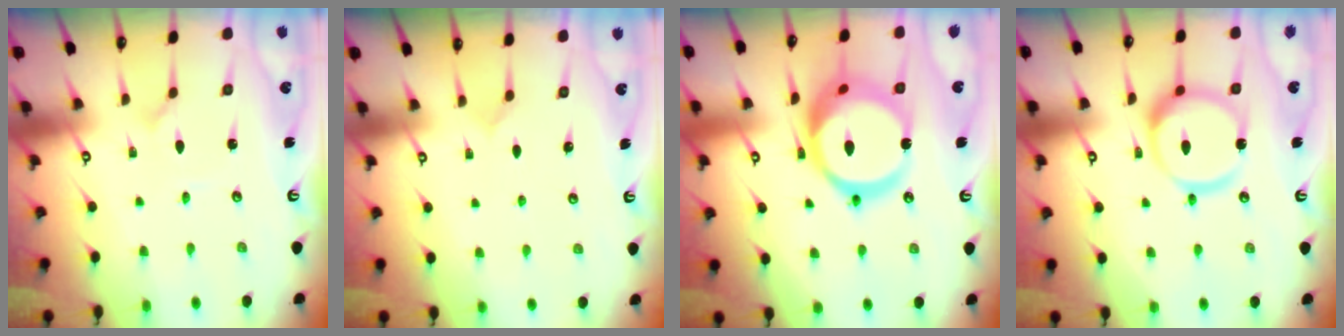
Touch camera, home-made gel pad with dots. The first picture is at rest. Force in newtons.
{"total": 4.7, "press": 4.7, "slide": 0.5}
{"total": 20.7, "press": 20.6, "slide": 2.2}
{"total": 15.1, "press": 15.0, "slide": 1.8}